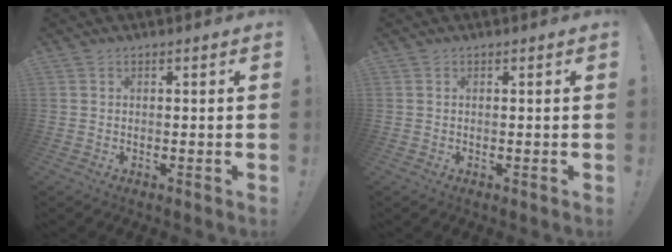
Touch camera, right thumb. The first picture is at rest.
{"total": 0.0}